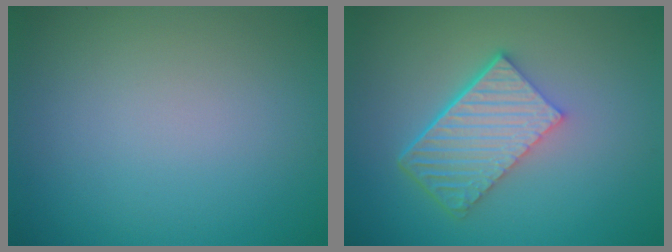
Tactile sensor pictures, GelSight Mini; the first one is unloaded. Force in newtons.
{"total": 6.2, "press": 4.2, "slide": 4.6}